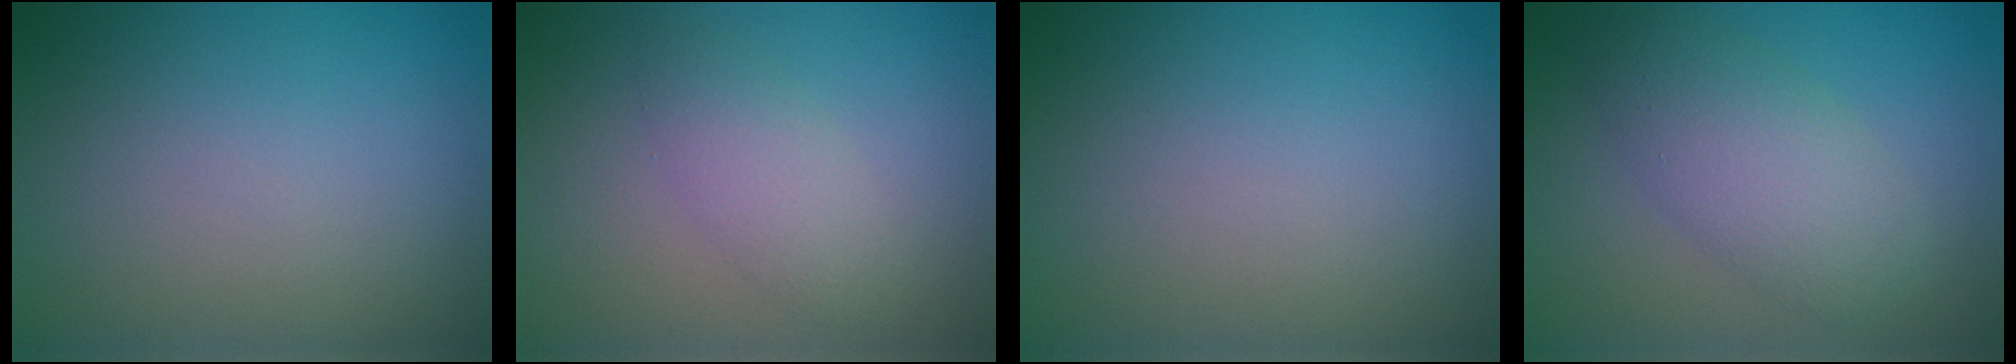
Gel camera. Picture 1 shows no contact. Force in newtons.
{"total": 2.4, "press": 2.4, "slide": 0.2}
{"total": 0.0}
{"total": 4.8, "press": 4.8, "slide": 0.1}